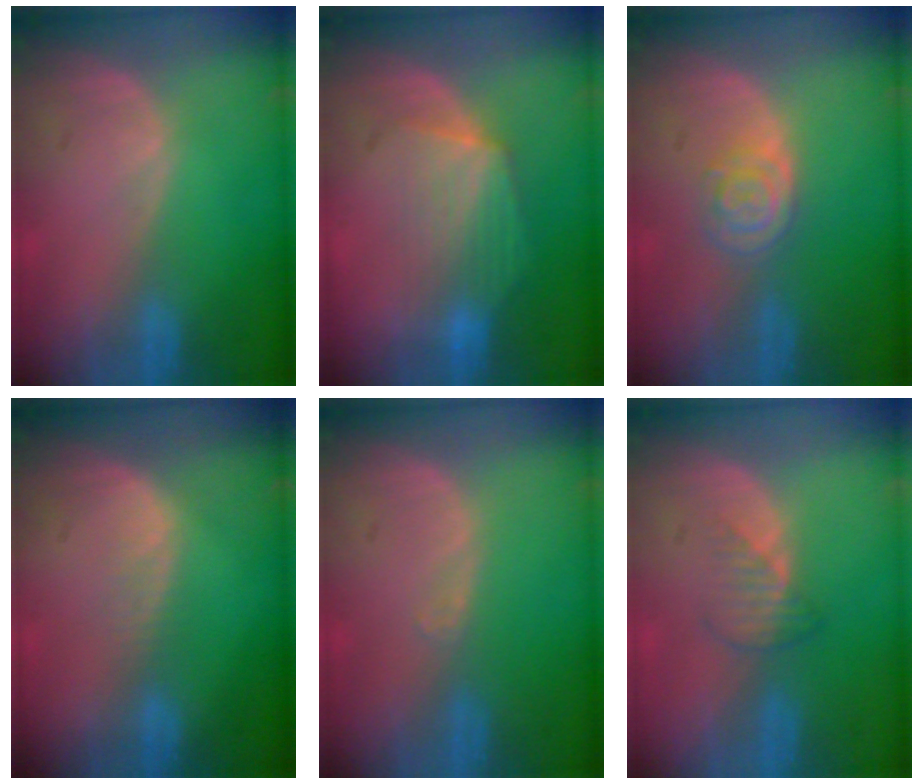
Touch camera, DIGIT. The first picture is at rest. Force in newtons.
{"total": 6.9, "press": 6.5, "slide": 2.4}
{"total": 4.1, "press": 3.8, "slide": 1.5}
{"total": 1.6, "press": 1.6, "slide": 0.1}
{"total": 0.6, "press": 0.5, "slide": 0.4}
{"total": 2.5, "press": 2.5, "slide": 0.2}